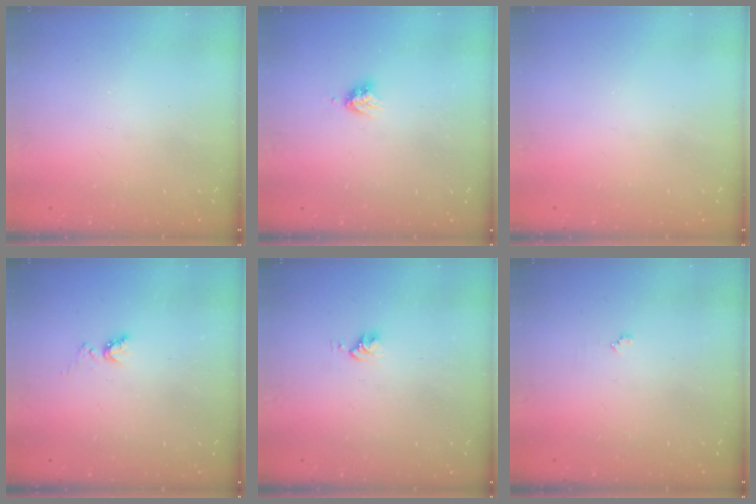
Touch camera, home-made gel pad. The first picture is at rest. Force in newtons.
{"total": 3.6, "press": 3.5, "slide": 0.5}
{"total": 0.0}
{"total": 4.4, "press": 4.4, "slide": 0.6}
{"total": 2.8, "press": 2.8, "slide": 0.4}
{"total": 3.7, "press": 3.7, "slide": 0.4}